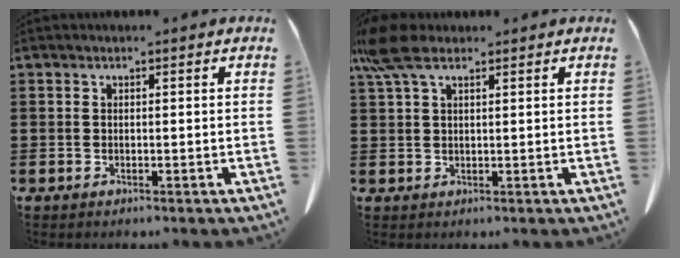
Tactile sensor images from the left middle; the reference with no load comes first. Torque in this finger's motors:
{"motor_torque": [0.11, 0.23, 0.19, 0.07]}